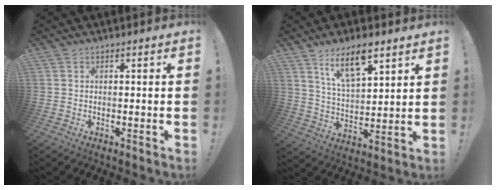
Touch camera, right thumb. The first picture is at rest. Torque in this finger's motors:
{"motor_torque": [1.19, 1.28, 0.23, 0.36, 0.17]}